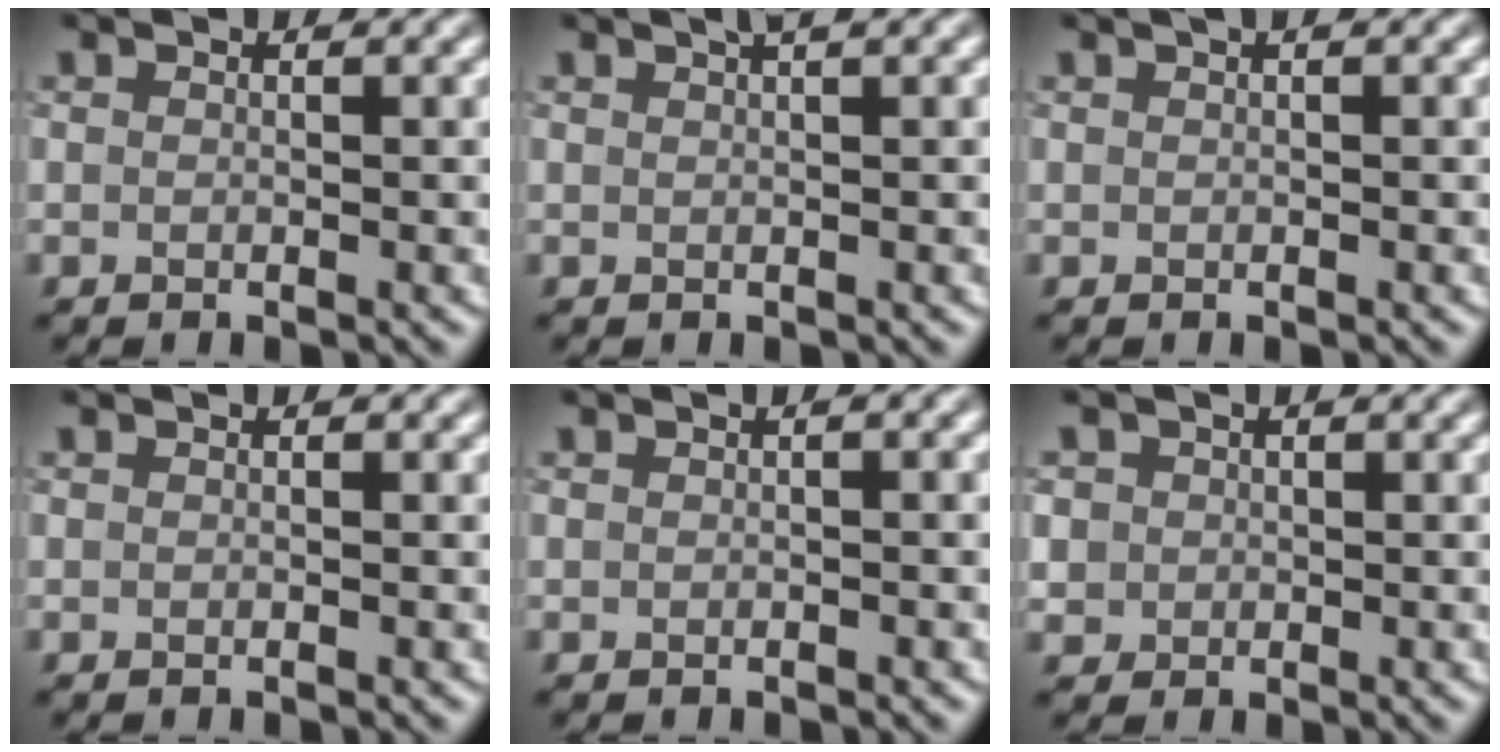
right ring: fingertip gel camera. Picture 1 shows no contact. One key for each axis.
{"total": 1.8, "fx": 1.1, "fy": 0.4, "fz": 1.3, "tx": -0.013, "ty": 0.003, "tz": 0.012}
{"total": 1.1, "fx": 0.6, "fy": 0.2, "fz": 0.9, "tx": -0.013, "ty": 0.007, "tz": 0.008}
{"total": 0.0}
{"total": 1.1, "fx": 0.0, "fy": 0.2, "fz": 1.1, "tx": -0.014, "ty": 0.005, "tz": 0.002}
{"total": 1.9, "fx": 0.4, "fy": 1.8, "fz": 0.4, "tx": -0.004, "ty": 0.006, "tz": 0.014}